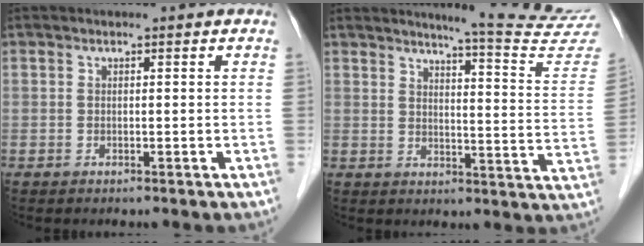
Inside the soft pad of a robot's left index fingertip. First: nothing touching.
{"total": 16.6, "force": [15.9, -1.3, 4.4], "torque": [-0.057, -0.115, 0.174]}